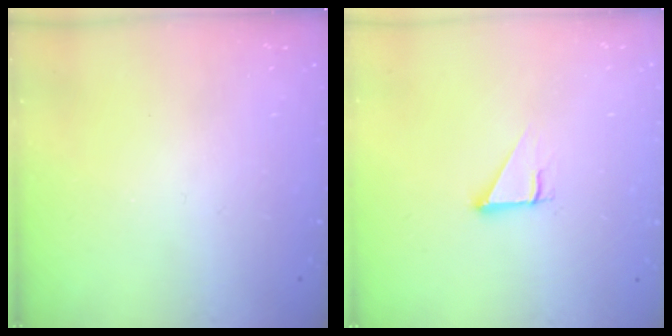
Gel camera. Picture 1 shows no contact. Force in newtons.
{"total": 2.7, "press": 2.7, "slide": 0.3}